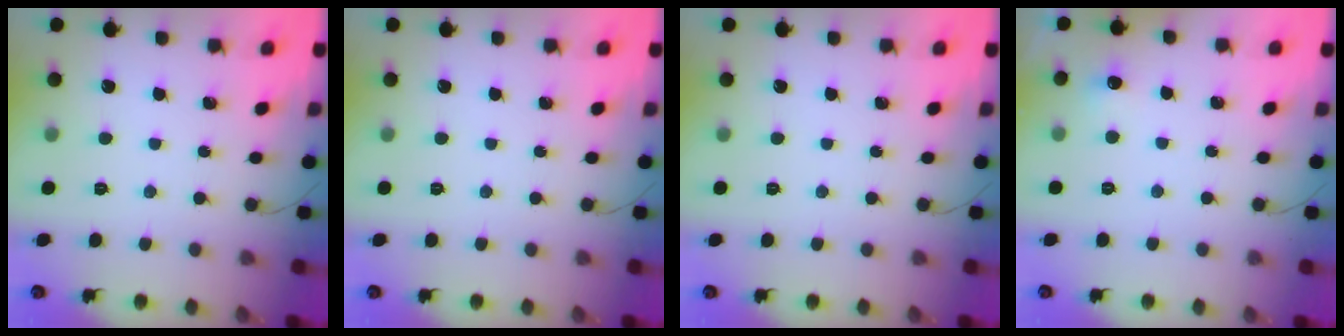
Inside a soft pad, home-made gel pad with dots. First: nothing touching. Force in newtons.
{"total": 0.0}
{"total": 0.0}
{"total": 4.6, "press": 4.5, "slide": 1.1}